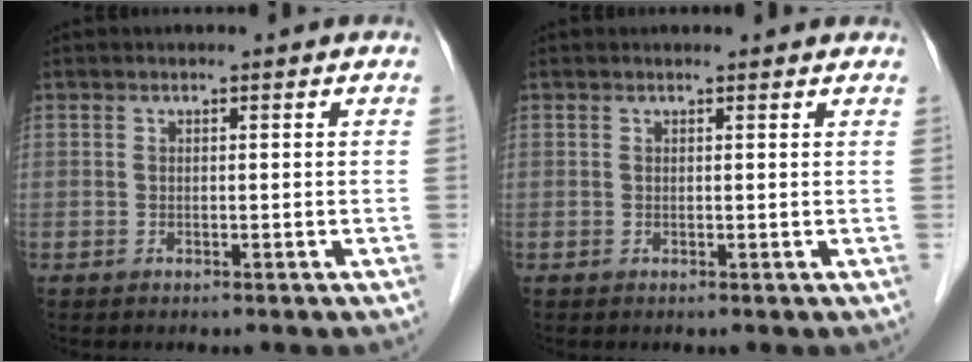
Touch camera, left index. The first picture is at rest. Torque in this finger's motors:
{"motor_torque": [0.03, -0.12, -0.14, -0.01]}